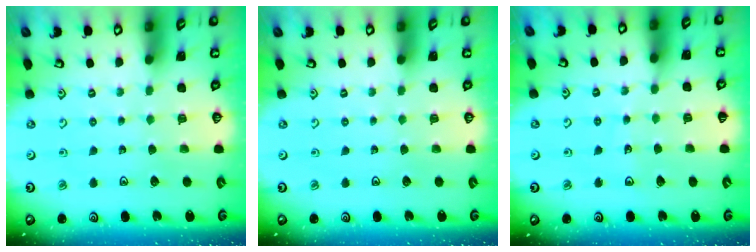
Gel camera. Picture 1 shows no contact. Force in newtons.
{"total": 0.0}
{"total": 3.8, "press": 3.7, "slide": 0.4}